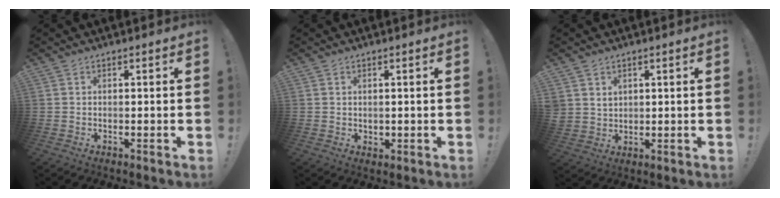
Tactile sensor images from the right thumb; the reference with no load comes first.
{"total": 1.5, "force": [0.9, 1.2, 0.2], "torque": [0.010, -0.007, 0.014]}
{"total": 3.9, "force": [2.4, 3.0, 0.6], "torque": [-0.013, -0.012, 0.047]}